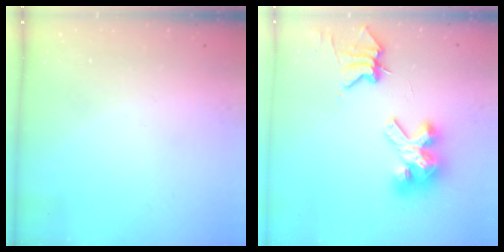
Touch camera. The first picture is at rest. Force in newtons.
{"total": 10.4, "press": 10.3, "slide": 1.0}